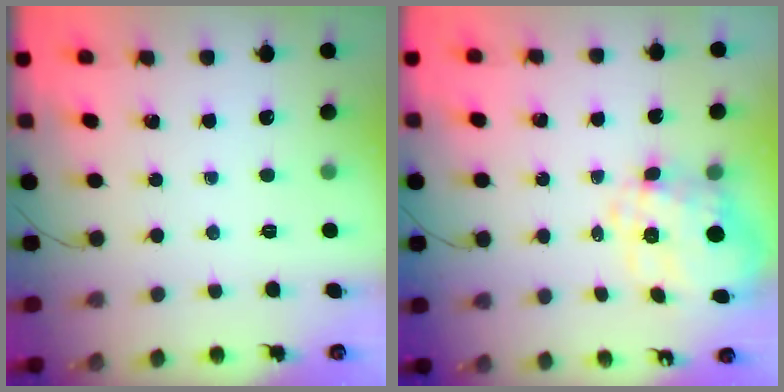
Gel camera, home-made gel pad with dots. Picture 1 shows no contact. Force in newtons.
{"total": 10.9, "press": 10.7, "slide": 2.2}